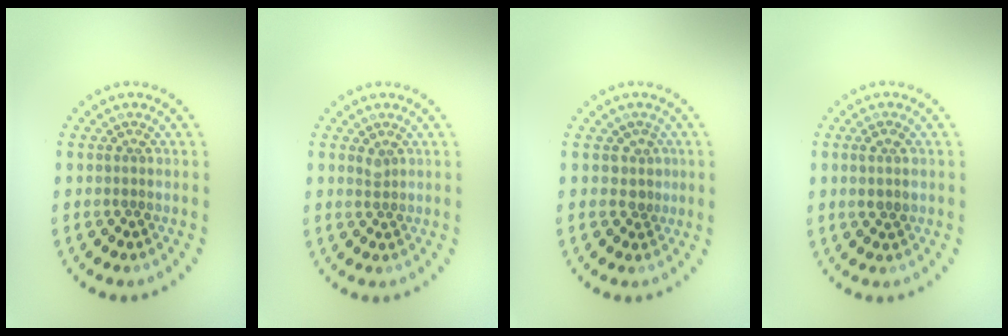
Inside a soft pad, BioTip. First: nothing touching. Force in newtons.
{"total": 0.8, "press": 0.5, "slide": 0.6}
{"total": 1.6, "press": 1.2, "slide": 1.1}
{"total": 1.6, "press": 1.5, "slide": 0.5}